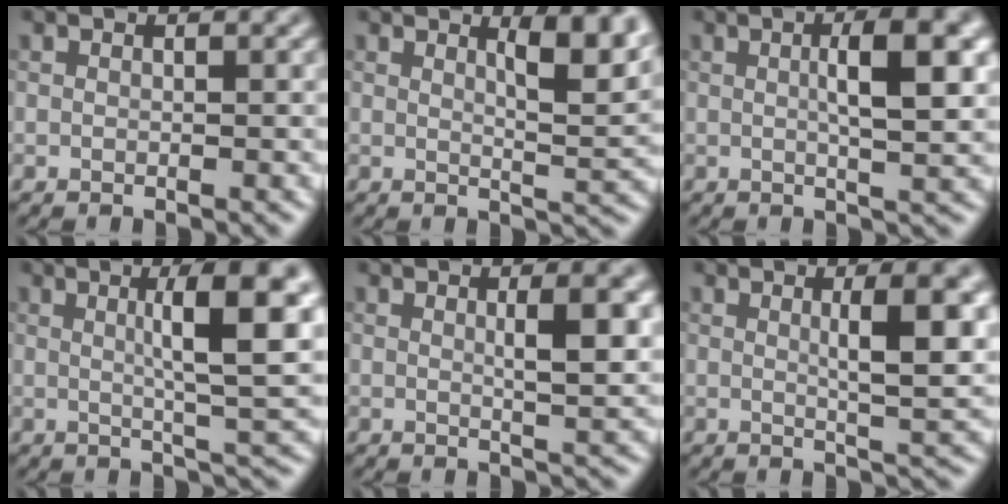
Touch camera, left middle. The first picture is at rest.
{"total": 4.8, "force": [2.4, 1.3, 3.9], "torque": [-0.051, -0.004, 0.037]}
{"total": 5.3, "force": [0.9, 1.1, 5.1], "torque": [-0.074, 0.009, 0.012]}
{"total": 7.5, "force": [1.8, 1.3, 7.2], "torque": [-0.095, 0.007, 0.026]}
{"total": 3.8, "force": [0.8, 0.8, 3.6], "torque": [-0.047, 0.002, 0.011]}
{"total": 5.5, "force": [1.1, 1.2, 5.2], "torque": [-0.068, 0.003, 0.017]}